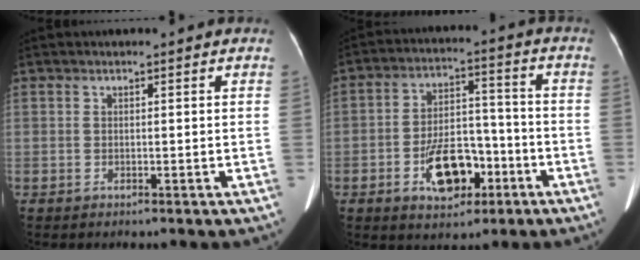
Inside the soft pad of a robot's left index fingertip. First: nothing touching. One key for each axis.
{"total": 10.3, "fx": -4.7, "fy": 5.4, "fz": 7.5, "tx": -0.136, "ty": 0.016, "tz": -0.072}